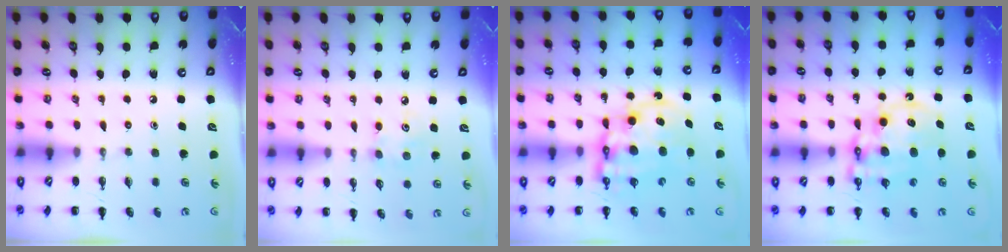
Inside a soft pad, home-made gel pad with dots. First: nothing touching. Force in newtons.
{"total": 3.8, "press": 3.8, "slide": 0.7}
{"total": 13.2, "press": 12.8, "slide": 3.1}
{"total": 13.5, "press": 13.1, "slide": 3.2}